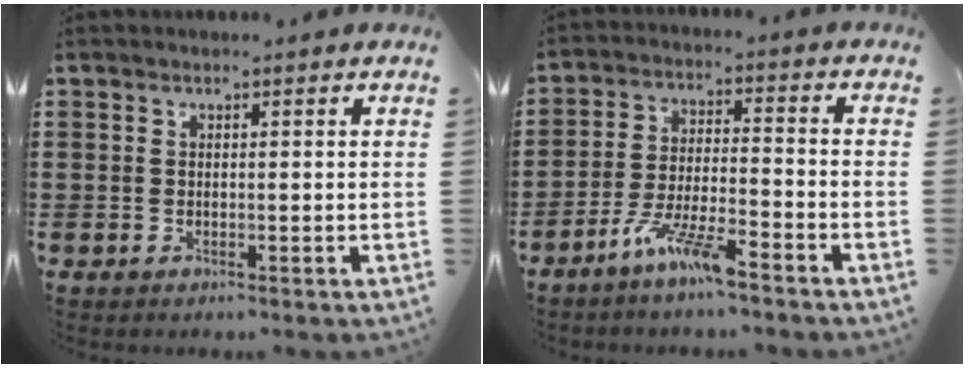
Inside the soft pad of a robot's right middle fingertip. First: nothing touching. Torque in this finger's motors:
{"motor_torque": [1.11, -1.03, 0.30, 0.12]}